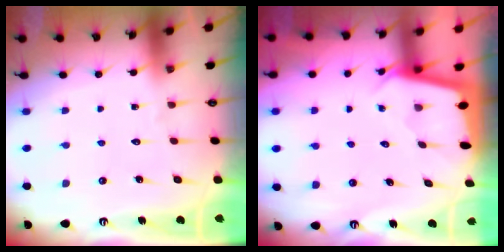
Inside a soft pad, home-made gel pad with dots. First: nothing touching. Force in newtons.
{"total": 1.9, "press": 1.9, "slide": 0.1}